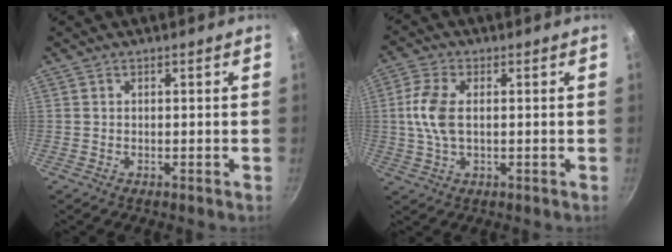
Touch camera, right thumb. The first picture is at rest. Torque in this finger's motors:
{"motor_torque": [-0.12, 0.32, 0.62, -0.30, 0.08]}